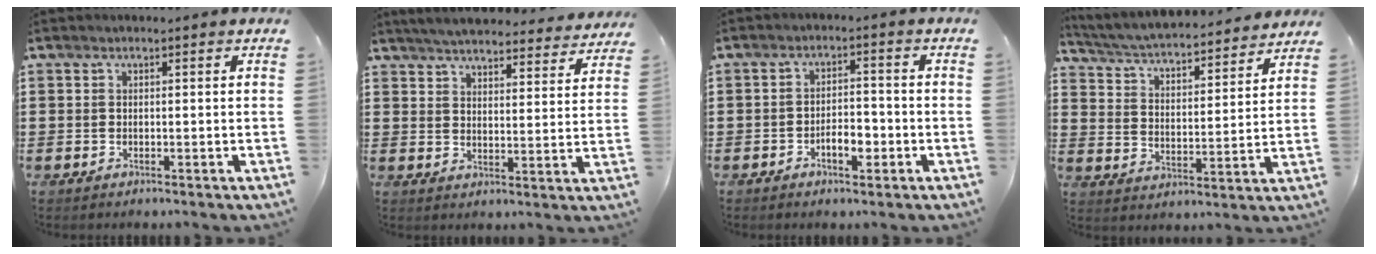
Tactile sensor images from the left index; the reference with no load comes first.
{"total": 5.2, "force": [5.1, 0.0, 1.1], "torque": [-0.042, -0.028, 0.089]}
{"total": 4.0, "force": [-1.8, 1.8, 3.0], "torque": [-0.054, 0.006, -0.033]}
{"total": 4.2, "force": [4.0, 0.0, 1.2], "torque": [-0.043, -0.036, 0.062]}